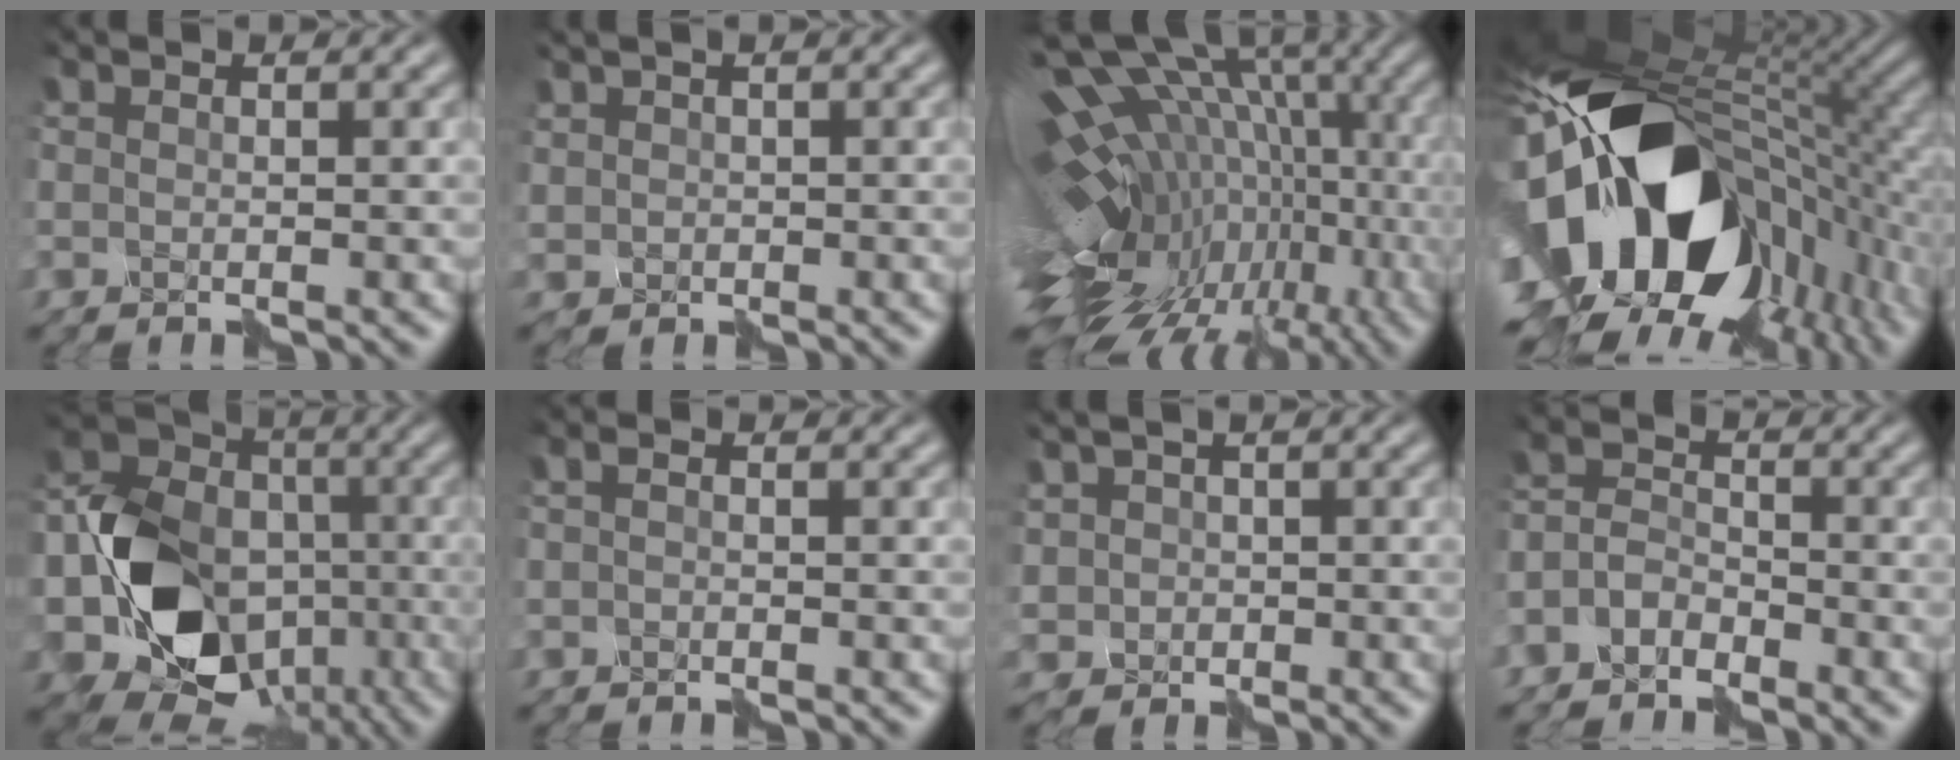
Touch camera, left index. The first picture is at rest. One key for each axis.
{"total": 0.7, "fx": 0.2, "fy": 0.3, "fz": -0.7, "tx": 0.012, "ty": 0.005, "tz": 0.011}
{"total": 16.5, "fx": -3.0, "fy": 9.7, "fz": 13.1, "tx": -0.200, "ty": 0.021, "tz": -0.017}
{"total": 19.5, "fx": -1.9, "fy": 13.6, "fz": 13.9, "tx": -0.277, "ty": -0.036, "tz": 0.002}
{"total": 12.5, "fx": -4.4, "fy": 10.1, "fz": 6.0, "tx": -0.122, "ty": -0.011, "tz": -0.074}
{"total": 0.6, "fx": -0.5, "fy": 0.0, "fz": 0.3, "tx": -0.015, "ty": 0.005, "tz": -0.008}
{"total": 1.4, "fx": -0.1, "fy": 1.2, "fz": -0.6, "tx": 0.014, "ty": 0.003, "tz": 0.009}
{"total": 2.6, "fx": -2.3, "fy": 1.1, "fz": 0.4, "tx": -0.017, "ty": 0.014, "tz": -0.052}